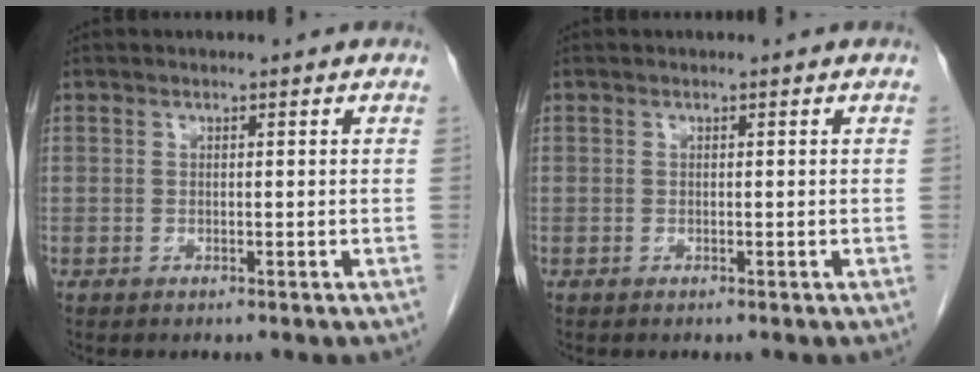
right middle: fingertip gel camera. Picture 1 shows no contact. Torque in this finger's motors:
{"motor_torque": [-0.20, -0.10, -0.03, -0.01]}